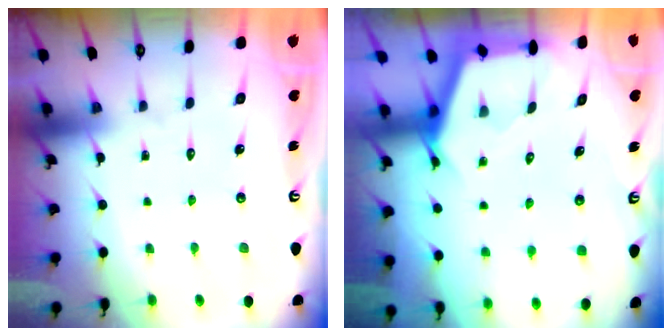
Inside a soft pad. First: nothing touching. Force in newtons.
{"total": 2.5, "press": 2.5, "slide": 0.3}